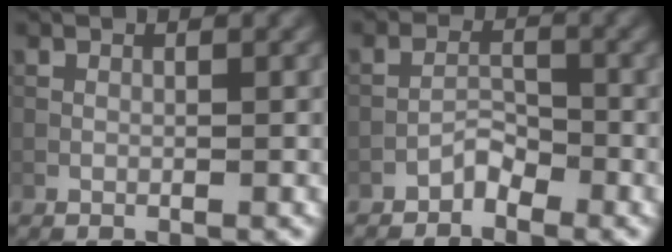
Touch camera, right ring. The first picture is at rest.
{"total": 1.8, "force": [-1.5, 0.8, 0.5], "torque": [-0.004, 0.010, -0.029]}